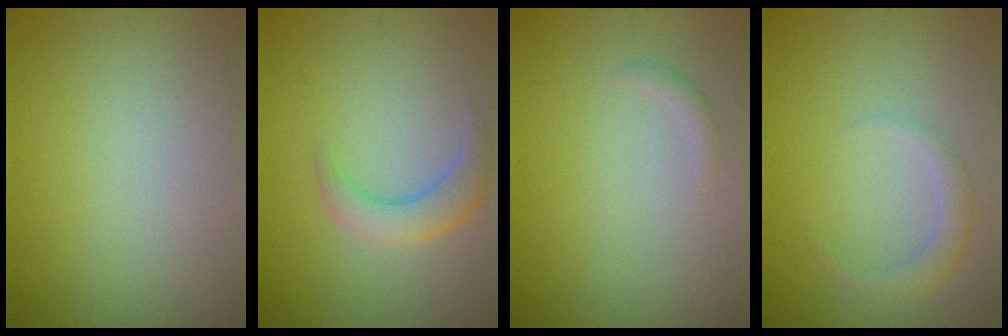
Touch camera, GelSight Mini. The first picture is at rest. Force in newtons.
{"total": 2.9, "press": 2.9, "slide": 0.1}
{"total": 0.8, "press": 0.8, "slide": 0.1}
{"total": 1.9, "press": 1.9, "slide": 0.2}